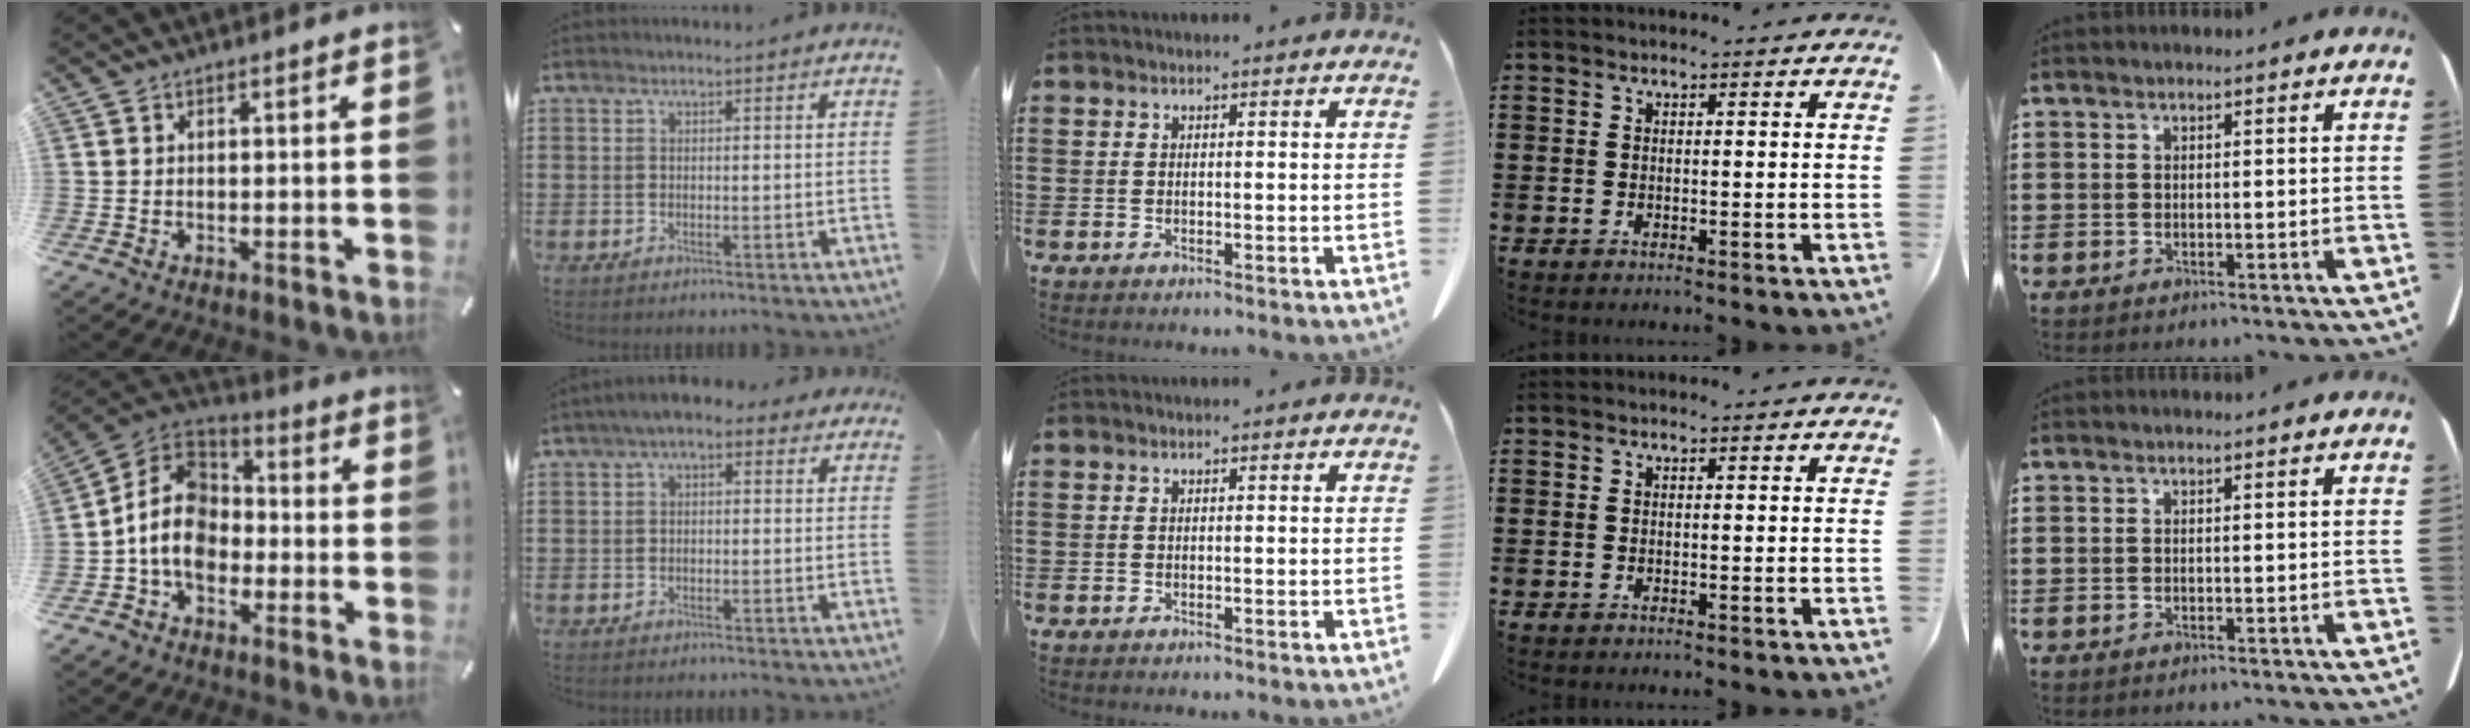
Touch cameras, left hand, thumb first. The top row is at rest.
{"thumb": {"total": 11.1, "force": [-4.1, 8.5, 5.9], "torque": [-0.142, 0.024, -0.081]}, "index": {"total": 2.4, "force": [-0.1, 1.4, 2.0], "torque": [-0.039, 0.010, -0.005]}}